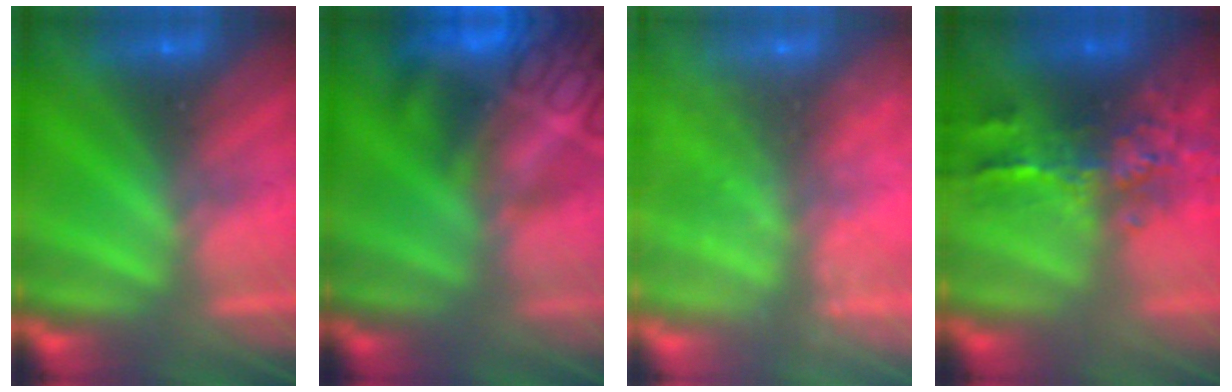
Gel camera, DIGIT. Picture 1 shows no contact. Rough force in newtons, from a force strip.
{"total": 7.7}
{"total": 7.2}
{"total": 9.1}